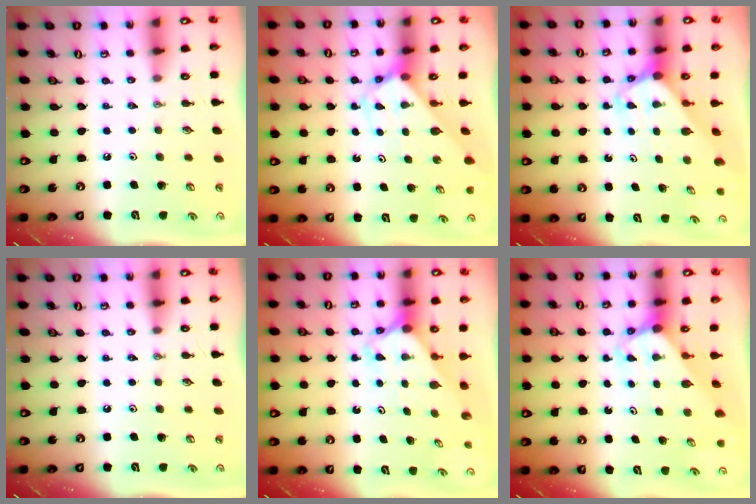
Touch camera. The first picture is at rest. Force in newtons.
{"total": 2.9, "press": 2.9, "slide": 0.1}
{"total": 2.4, "press": 2.4, "slide": 0.2}
{"total": 0.0}
{"total": 2.3, "press": 2.3, "slide": 0.2}
{"total": 3.2, "press": 3.2, "slide": 0.2}